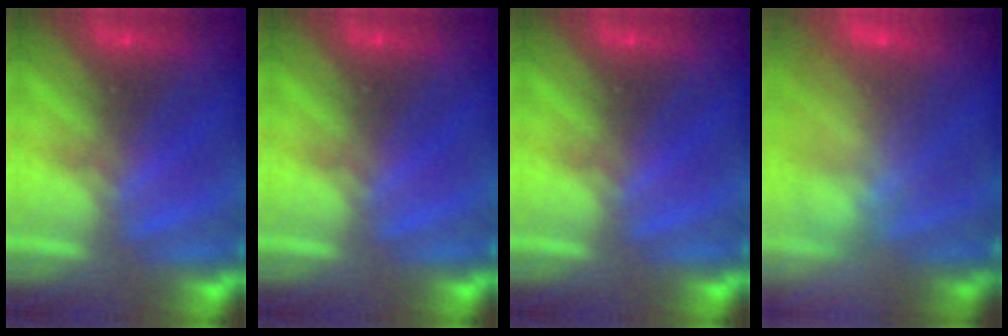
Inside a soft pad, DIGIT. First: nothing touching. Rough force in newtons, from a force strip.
{"total": 0.0}
{"total": 0.0}
{"total": 9.6}